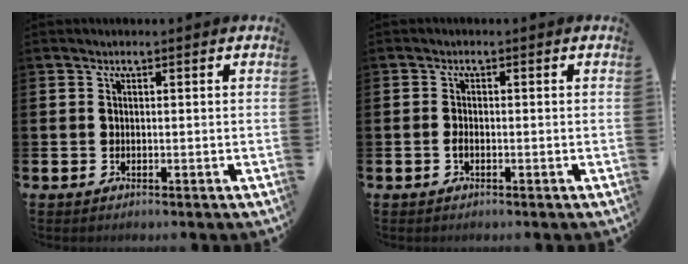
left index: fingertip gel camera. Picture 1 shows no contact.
{"total": 1.0, "force": [-0.5, 0.4, 0.8], "torque": [-0.018, 0.001, -0.010]}